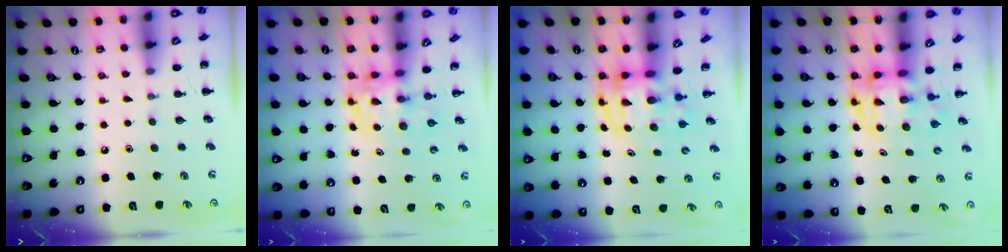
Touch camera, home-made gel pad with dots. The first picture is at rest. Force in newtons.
{"total": 3.6, "press": 3.5, "slide": 0.6}
{"total": 3.8, "press": 3.8, "slide": 0.7}
{"total": 3.0, "press": 3.0, "slide": 0.6}